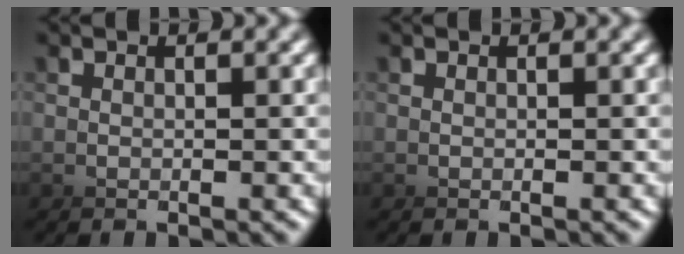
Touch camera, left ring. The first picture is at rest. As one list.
[{"total": 0.0}]